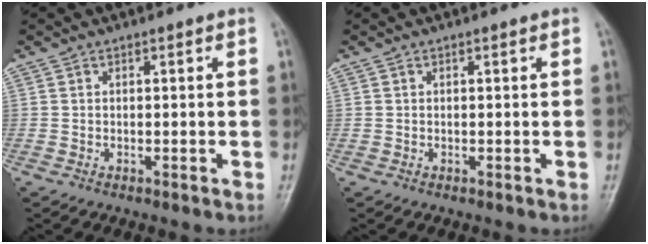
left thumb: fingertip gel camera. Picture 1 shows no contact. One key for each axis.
{"total": 0.0}